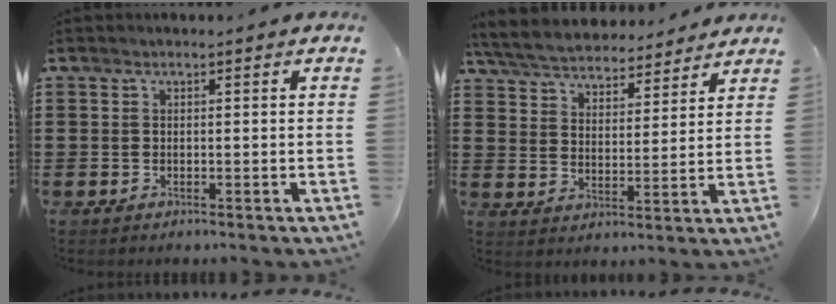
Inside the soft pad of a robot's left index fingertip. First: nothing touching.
{"total": 5.4, "force": [5.3, 0.7, 0.8], "torque": [-0.044, -0.031, 0.092]}